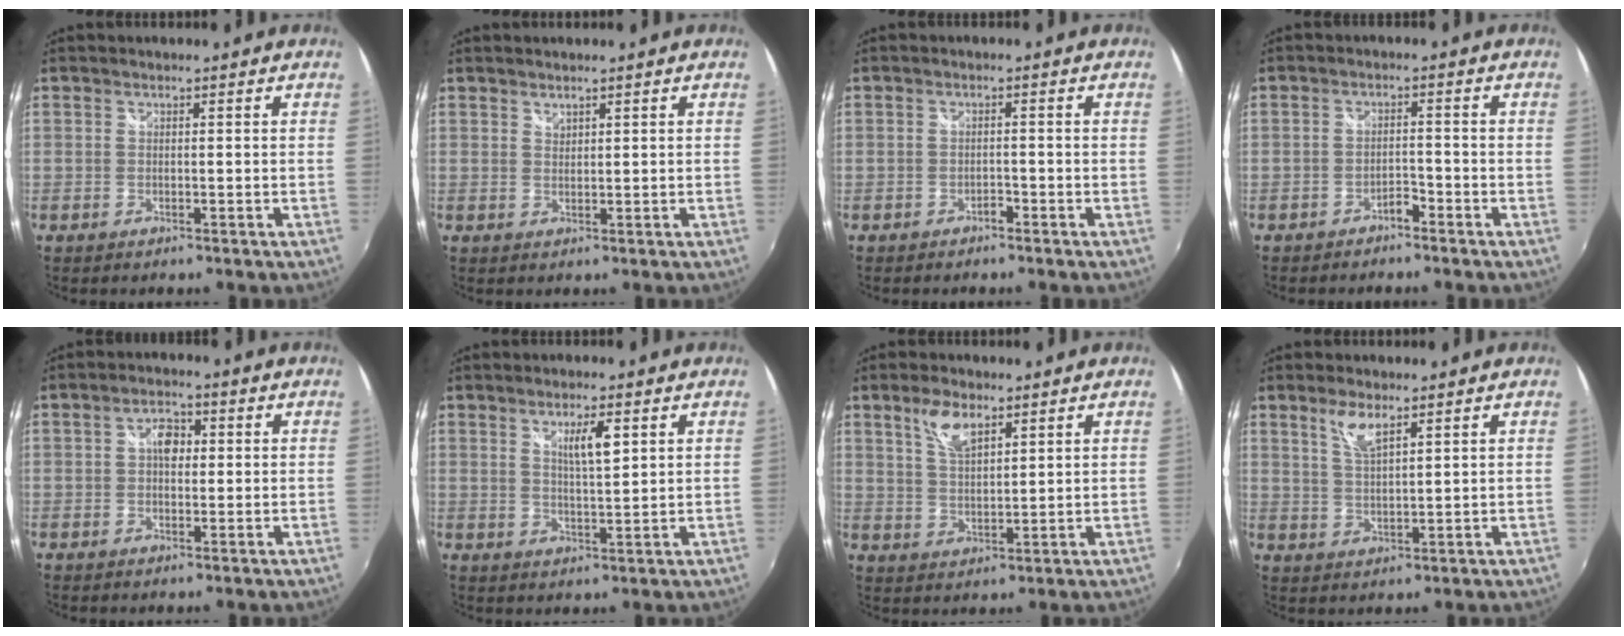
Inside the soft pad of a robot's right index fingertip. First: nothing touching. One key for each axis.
{"total": 1.2, "fx": 1.1, "fy": 0.4, "fz": 0.2, "tx": -0.001, "ty": 0.001, "tz": 0.020}
{"total": 1.1, "fx": -1.0, "fy": 0.5, "fz": 0.3, "tx": -0.008, "ty": 0.001, "tz": -0.017}
{"total": 2.1, "fx": -1.9, "fy": 0.6, "fz": 0.8, "tx": -0.015, "ty": 0.003, "tz": -0.033}
{"total": 3.7, "fx": 0.4, "fy": 2.5, "fz": 2.7, "tx": -0.042, "ty": 0.011, "tz": 0.004}
{"total": 4.8, "fx": 2.2, "fy": 1.0, "fz": 4.2, "tx": -0.070, "ty": -0.004, "tz": 0.039}
{"total": 6.1, "fx": 3.7, "fy": 2.5, "fz": 4.1, "tx": -0.077, "ty": 0.006, "tz": 0.072}
{"total": 4.6, "fx": 3.0, "fy": 1.2, "fz": 3.3, "tx": -0.065, "ty": -0.002, "tz": 0.058}